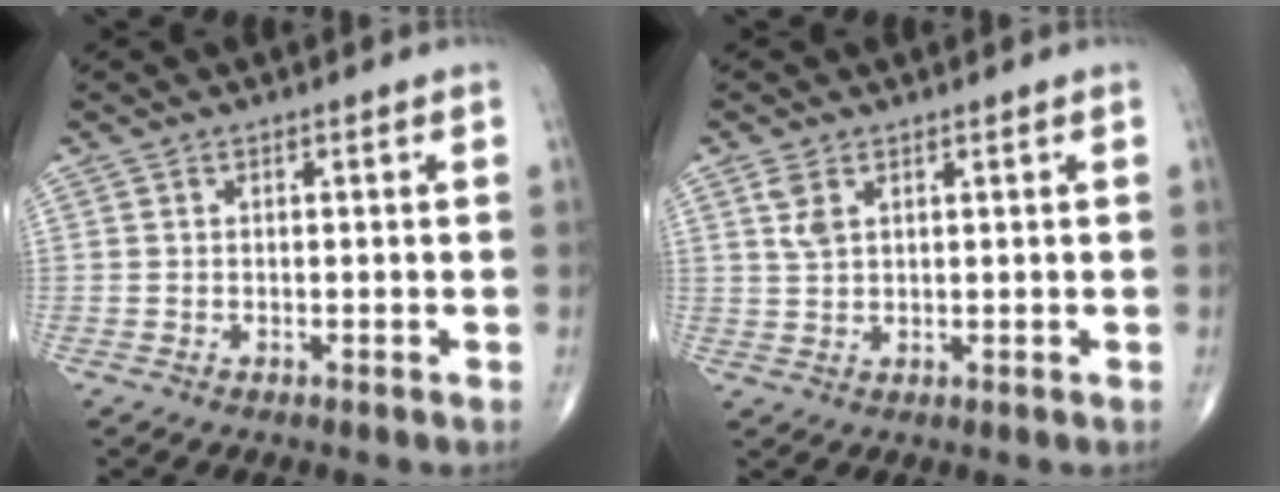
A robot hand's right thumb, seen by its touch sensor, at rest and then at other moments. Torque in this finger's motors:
{"motor_torque": [0.04, 0.81, 0.69, 0.32, 0.02]}